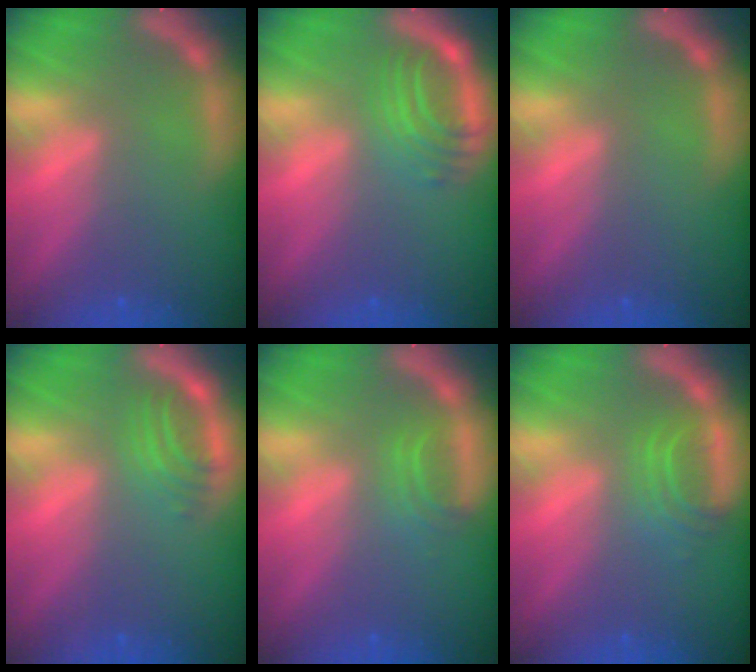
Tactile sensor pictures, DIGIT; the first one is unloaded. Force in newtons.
{"total": 4.5}
{"total": 0.0}
{"total": 2.9}
{"total": 1.9}
{"total": 2.9}